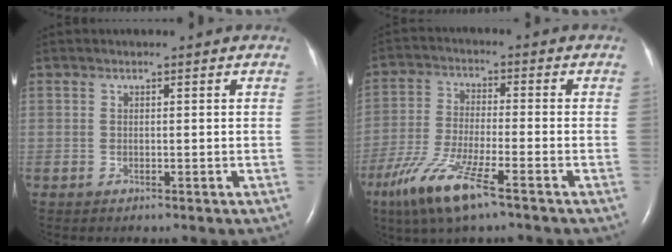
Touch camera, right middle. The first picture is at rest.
{"total": 10.6, "force": [-6.5, 1.3, 8.3], "torque": [-0.177, -0.025, -0.120]}